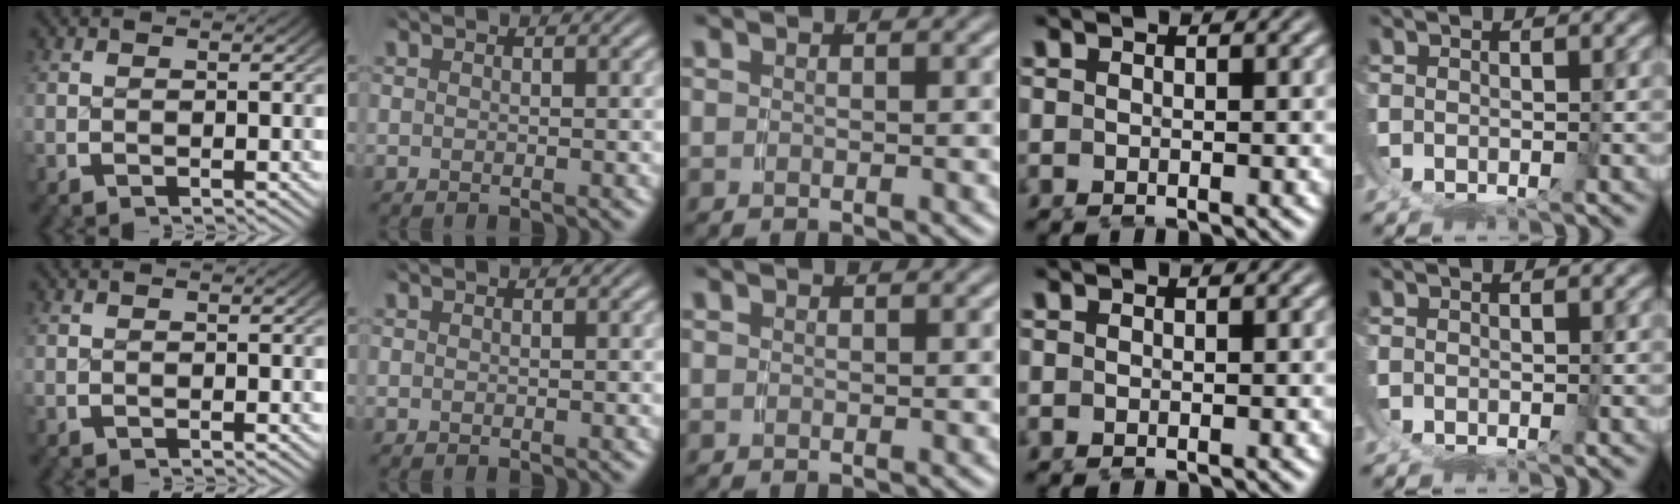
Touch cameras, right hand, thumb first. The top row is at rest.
{}